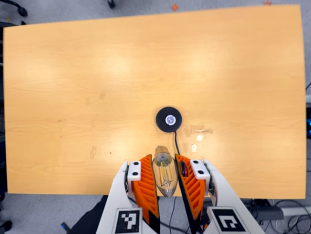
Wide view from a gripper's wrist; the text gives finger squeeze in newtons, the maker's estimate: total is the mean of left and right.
{"total": 13.3, "left": 14.4, "right": 12.2}